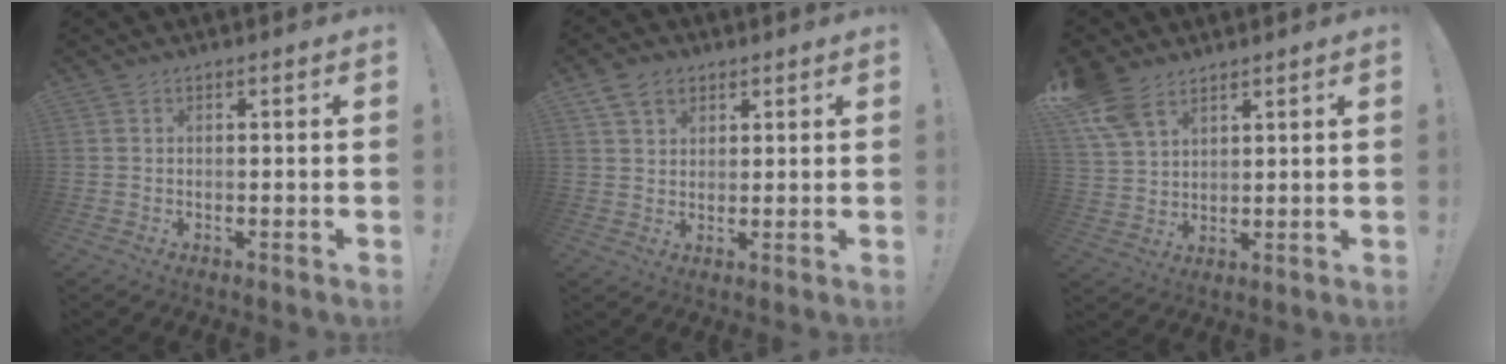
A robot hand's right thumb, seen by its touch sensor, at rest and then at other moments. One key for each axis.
{"total": 6.7, "fx": 3.8, "fy": 4.7, "fz": 2.8, "tx": -0.047, "ty": -0.005, "tz": 0.073}
{"total": 9.3, "fx": 6.4, "fy": 5.1, "fz": 4.4, "tx": -0.094, "ty": -0.023, "tz": 0.131}